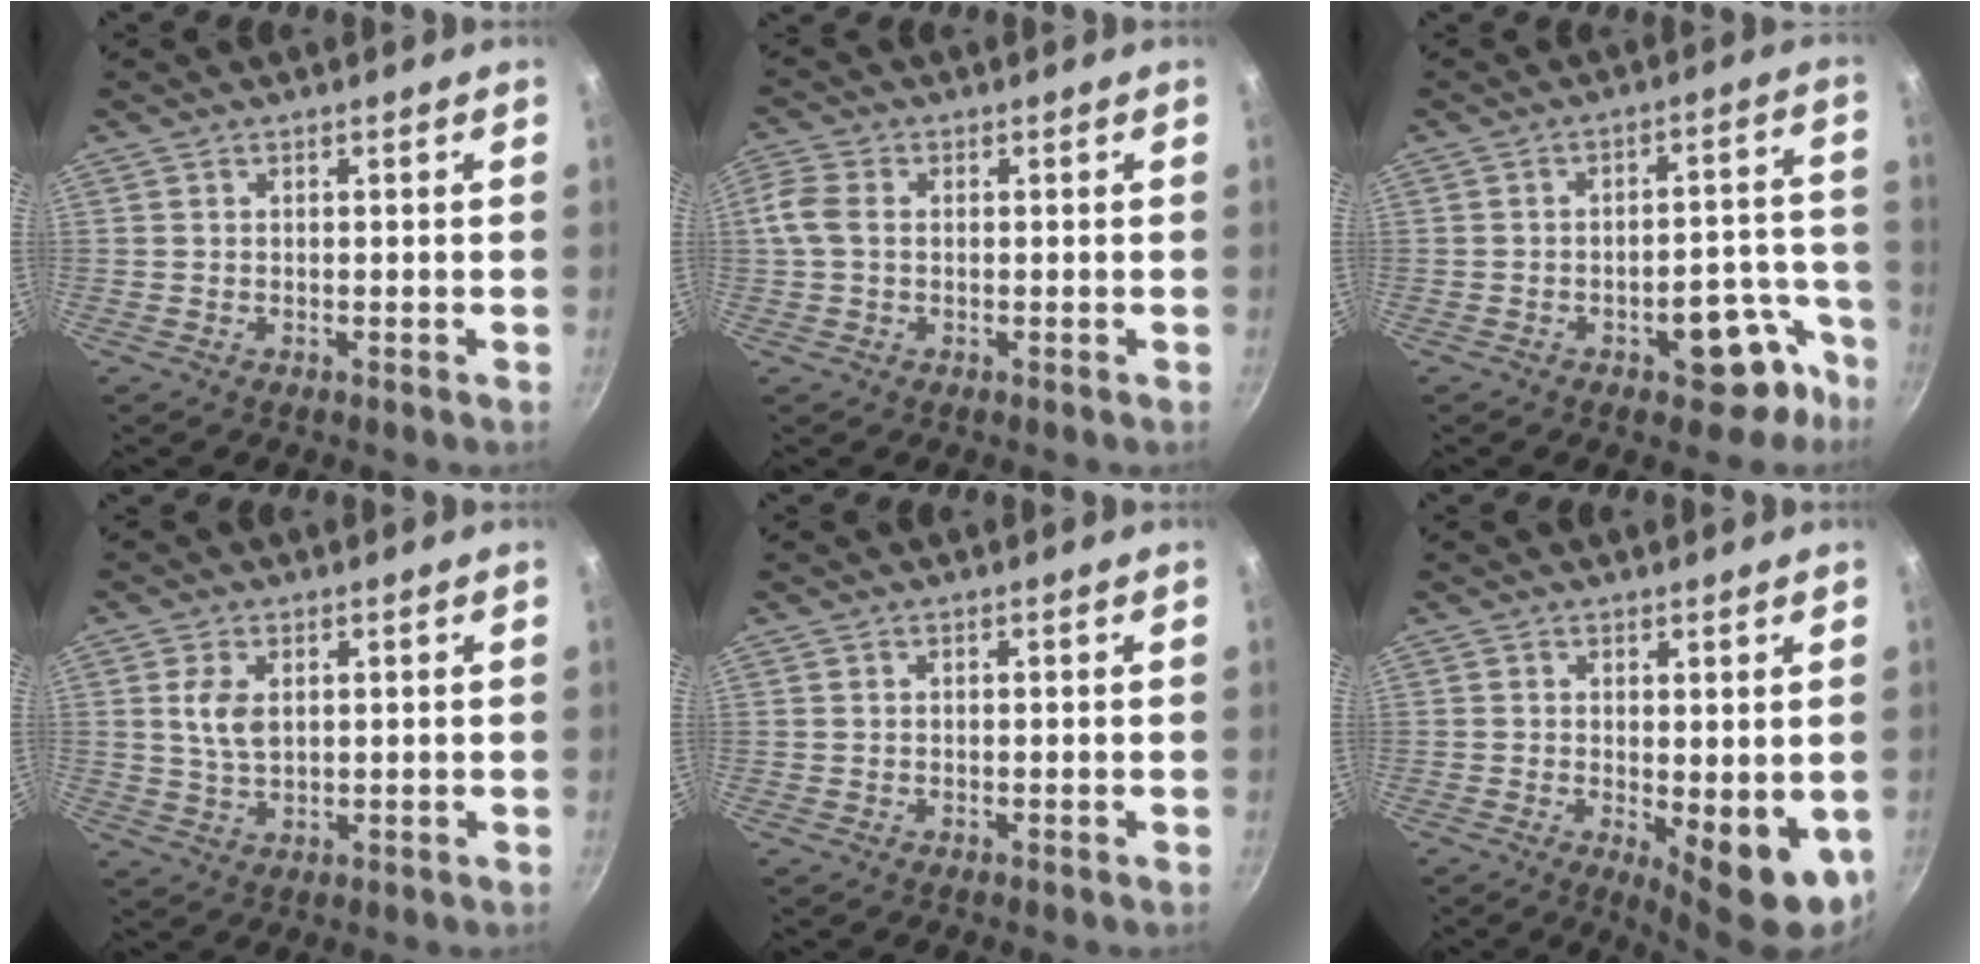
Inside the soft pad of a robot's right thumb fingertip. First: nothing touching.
{"total": 4.5, "force": [0.1, 3.2, 3.2], "torque": [-0.074, 0.010, -0.006]}
{"total": 11.4, "force": [-6.0, 5.7, 7.8], "torque": [-0.034, 0.062, -0.070]}
{"total": 5.1, "force": [1.2, 3.0, 3.9], "torque": [-0.074, -0.005, 0.025]}
{"total": 0.0}
{"total": 9.5, "force": [-1.2, 3.7, 8.7], "torque": [-0.099, -0.008, -0.004]}